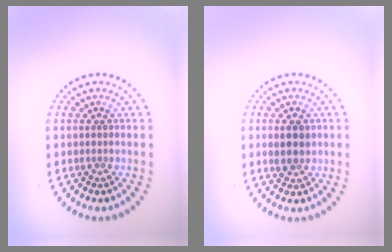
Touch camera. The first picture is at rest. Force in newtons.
{"total": 2.2, "press": 2.2, "slide": 0.4}